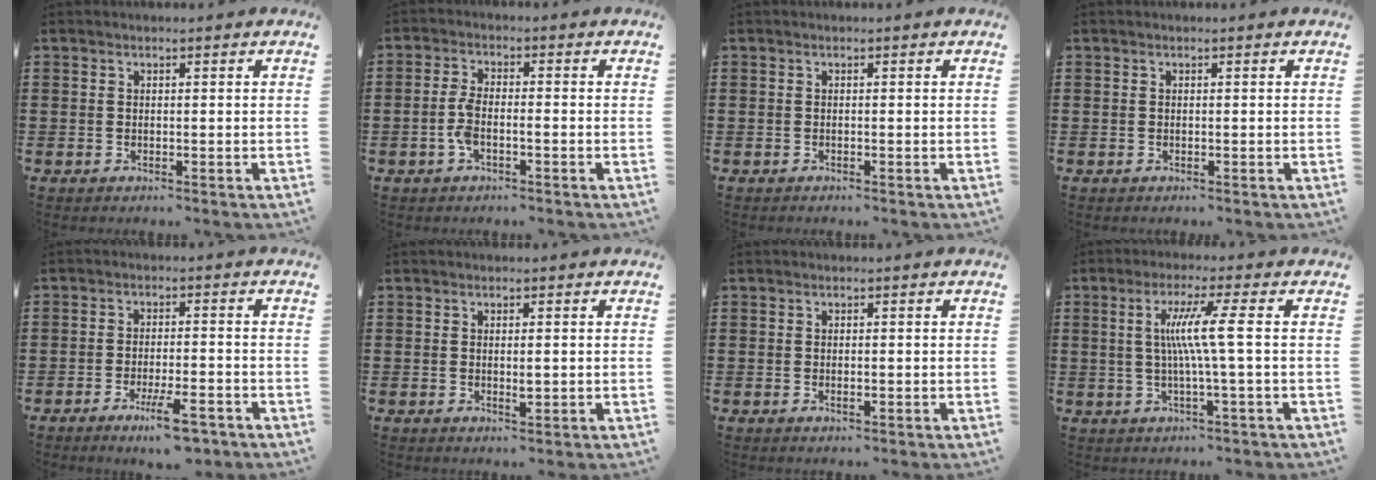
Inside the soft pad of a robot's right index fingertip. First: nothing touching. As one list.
[{"total": 3.7, "force": [-1.3, 1.1, 3.2], "torque": [-0.085, -0.006, -0.032]}, {"total": 0.0}, {"total": 0.0}, {"total": 6.3, "force": [-4.0, 1.2, 4.7], "torque": [-0.078, 0.000, -0.067]}, {"total": 1.7, "force": [0.0, 0.3, 1.7], "torque": [-0.030, -0.003, 0.000]}, {"total": 0.8, "force": [0.0, 0.4, 0.7], "torque": [-0.013, 0.000, 0.001]}, {"total": 7.1, "force": [0.4, -0.8, 7.1], "torque": [-0.134, -0.002, -0.004]}]